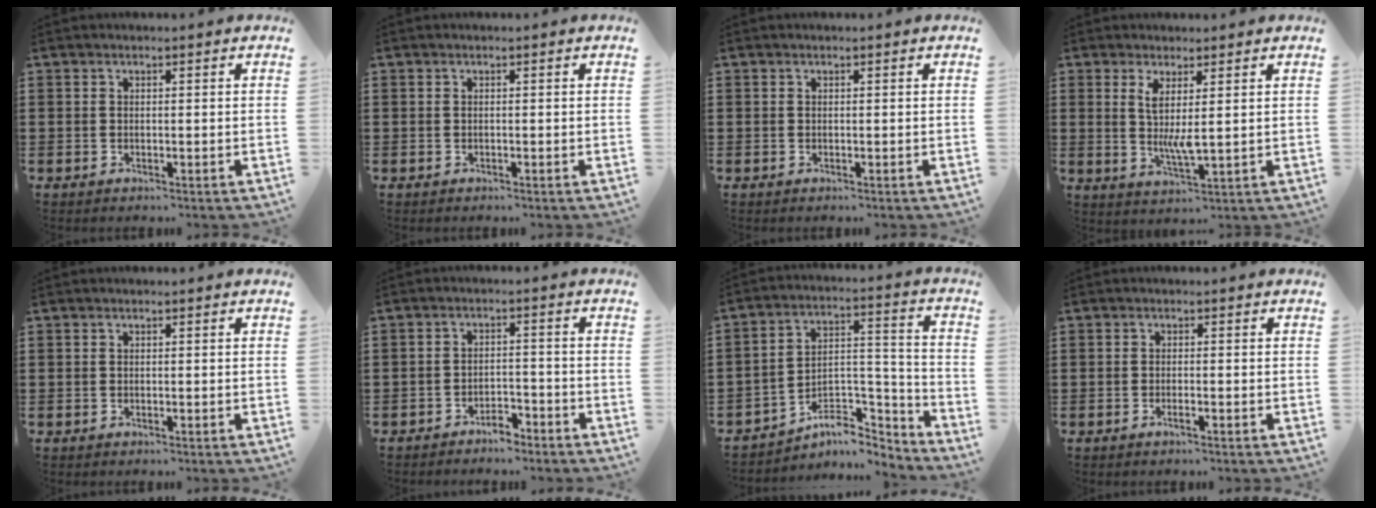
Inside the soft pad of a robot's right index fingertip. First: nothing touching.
{"total": 0.0}
{"total": 0.0}
{"total": 4.3, "force": [1.3, 0.6, 4.0], "torque": [-0.081, -0.009, 0.025]}
{"total": 0.0}
{"total": 3.1, "force": [-3.0, 0.7, 0.4], "torque": [-0.013, 0.003, -0.062]}
{"total": 6.7, "force": [-5.5, 3.3, 2.1], "torque": [-0.032, 0.011, -0.104]}
{"total": 0.8, "force": [-0.5, 0.1, 0.6], "torque": [-0.012, -0.004, -0.009]}